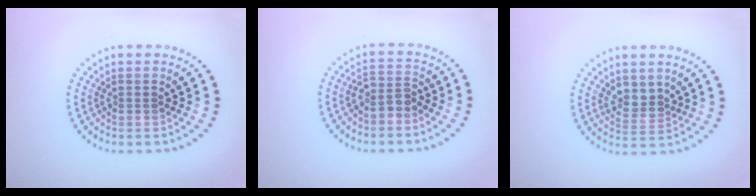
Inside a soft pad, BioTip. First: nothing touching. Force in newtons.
{"total": 2.2, "press": 1.9, "slide": 1.1}
{"total": 1.9, "press": 1.6, "slide": 1.0}